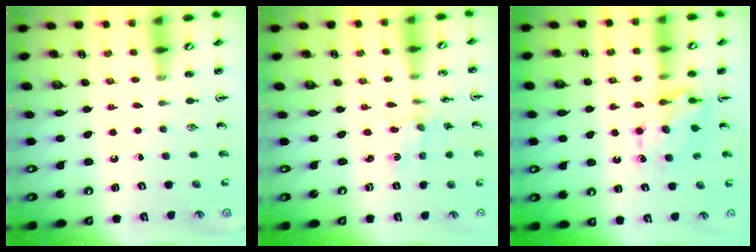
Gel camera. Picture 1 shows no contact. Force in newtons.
{"total": 1.2, "press": 1.1, "slide": 0.3}
{"total": 6.6, "press": 6.6, "slide": 0.5}